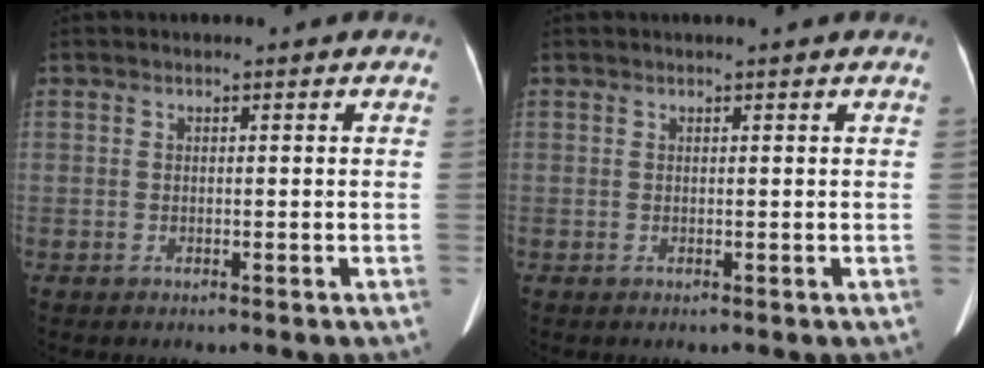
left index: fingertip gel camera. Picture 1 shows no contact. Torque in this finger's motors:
{"motor_torque": [0.12, -0.02, -0.01, 0.03]}